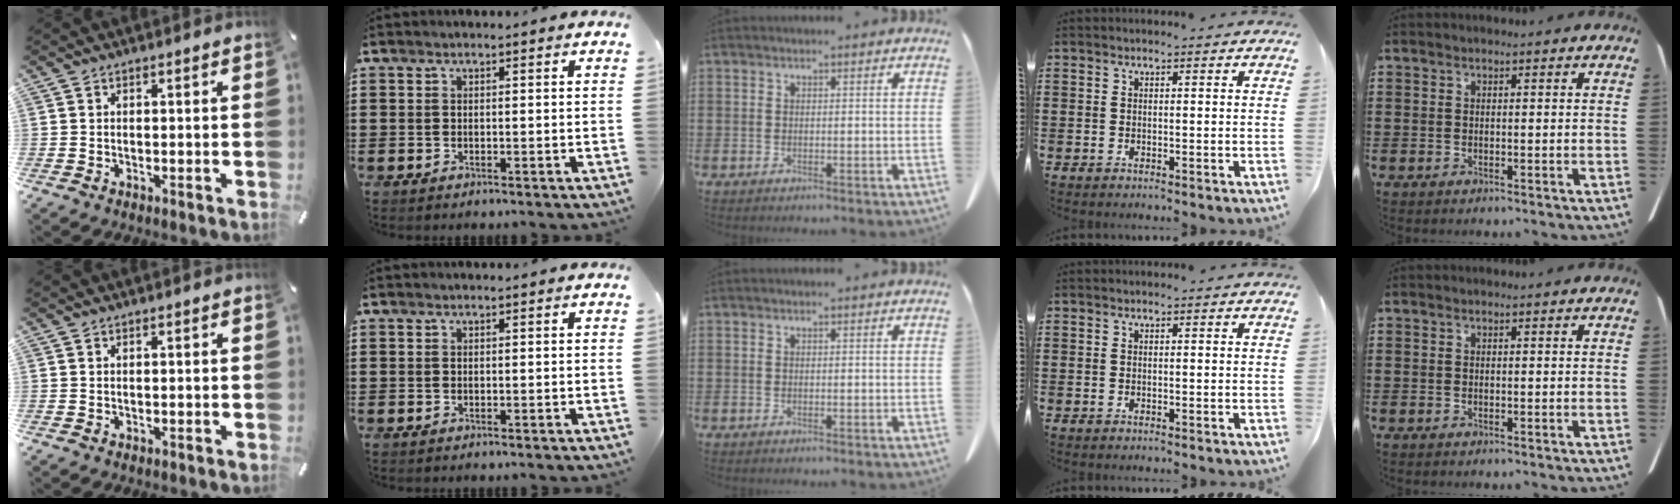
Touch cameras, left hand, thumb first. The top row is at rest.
{}